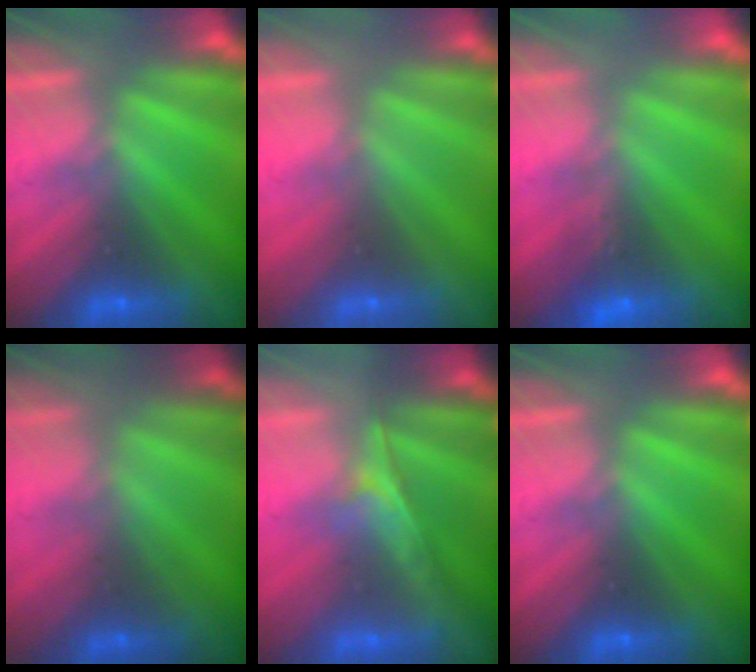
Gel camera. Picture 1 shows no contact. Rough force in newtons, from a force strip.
{"total": 2.9}
{"total": 1.2}
{"total": 1.8}
{"total": 1.9}
{"total": 0.0}